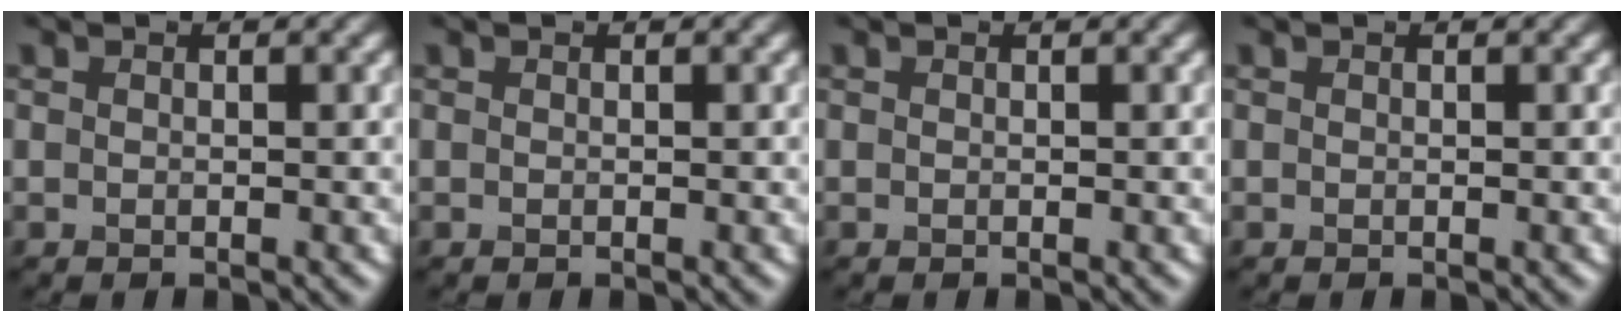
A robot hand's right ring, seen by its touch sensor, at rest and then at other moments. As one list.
[{"total": 0.0}, {"total": 0.0}, {"total": 0.0}]